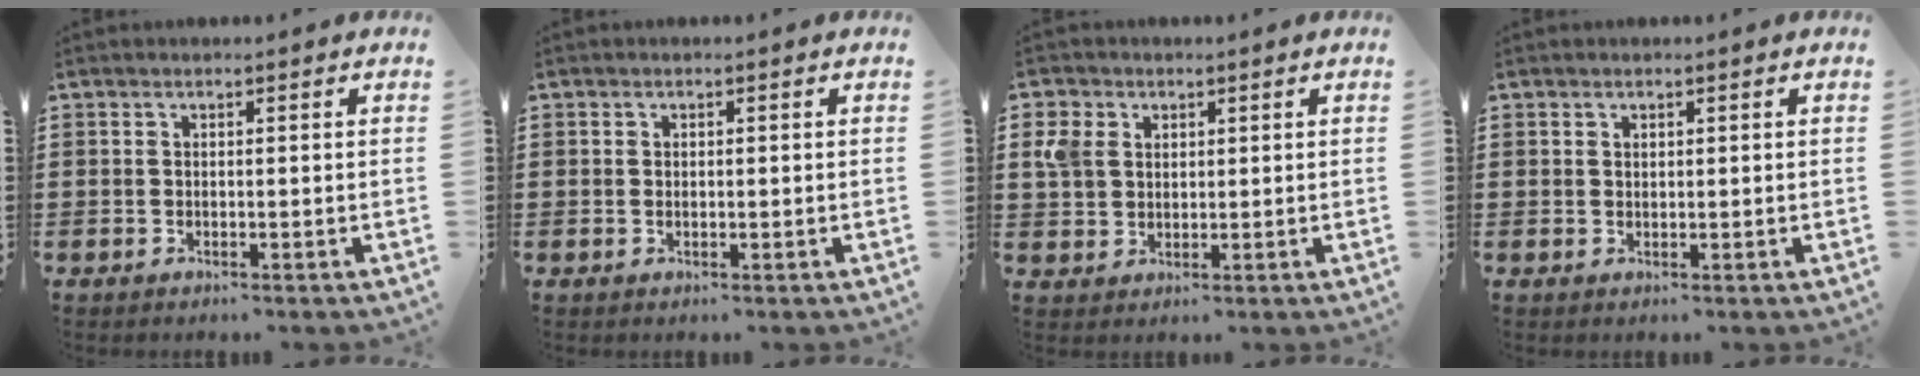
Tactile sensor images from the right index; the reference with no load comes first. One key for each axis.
{"total": 0.5, "fx": 0.0, "fy": 0.3, "fz": 0.4, "tx": -0.009, "ty": 0.001, "tz": 0.001}
{"total": 4.8, "fx": 1.8, "fy": 4.0, "fz": 2.1, "tx": -0.063, "ty": 0.012, "tz": 0.031}
{"total": 0.7, "fx": 0.5, "fy": 0.4, "fz": 0.2, "tx": -0.005, "ty": 0.002, "tz": 0.011}